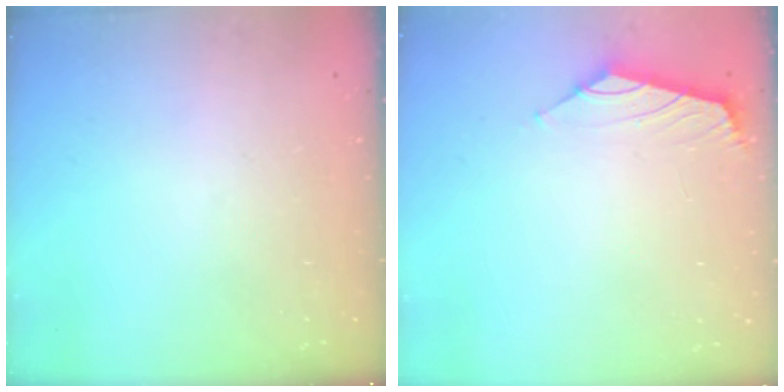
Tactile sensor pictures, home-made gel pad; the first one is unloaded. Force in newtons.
{"total": 0.7, "press": 0.6, "slide": 0.2}